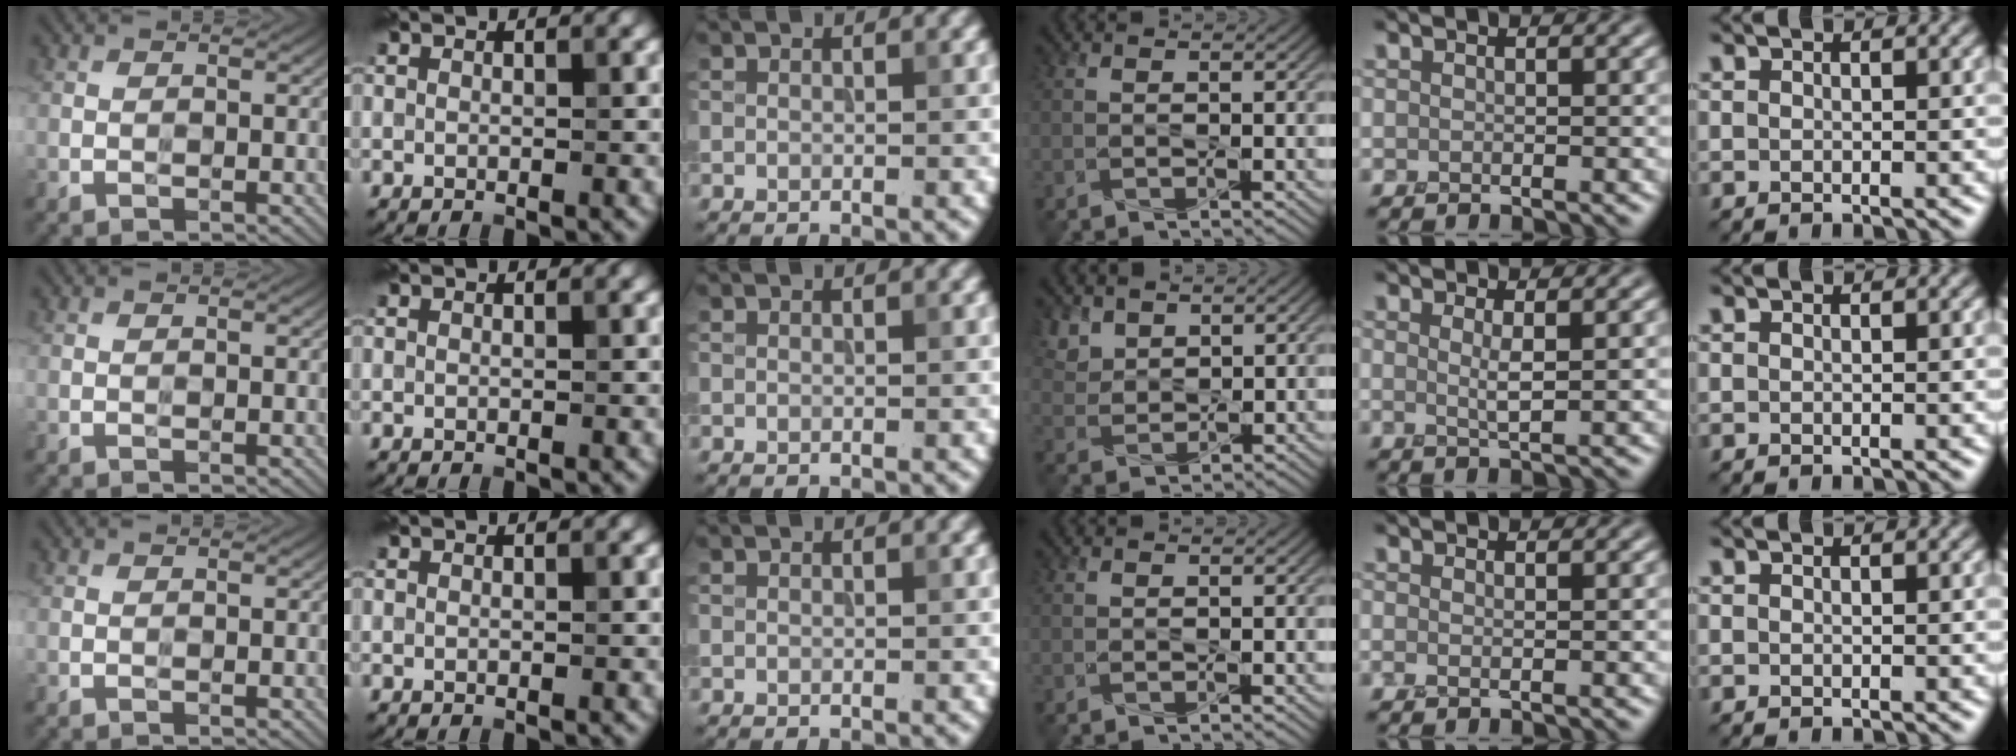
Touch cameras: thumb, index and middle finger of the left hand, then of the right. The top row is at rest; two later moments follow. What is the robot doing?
{"motion": "squeeze", "object": "tweezer"}